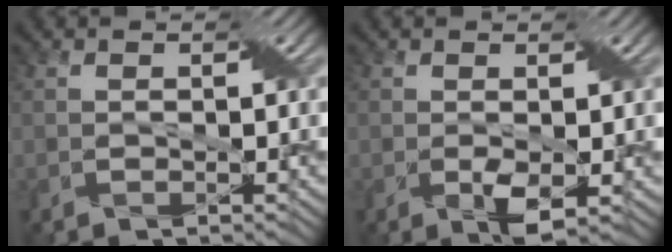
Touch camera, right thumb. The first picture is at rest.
{"total": 2.4, "force": [-0.3, 1.1, 2.1], "torque": [-0.045, -0.009, -0.002]}